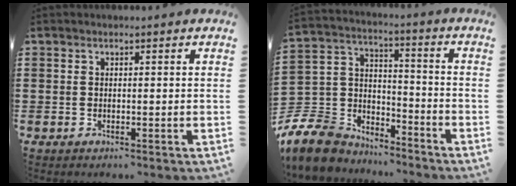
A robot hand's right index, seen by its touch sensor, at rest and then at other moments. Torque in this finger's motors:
{"motor_torque": [-0.69, 1.44, -1.05, -0.21]}